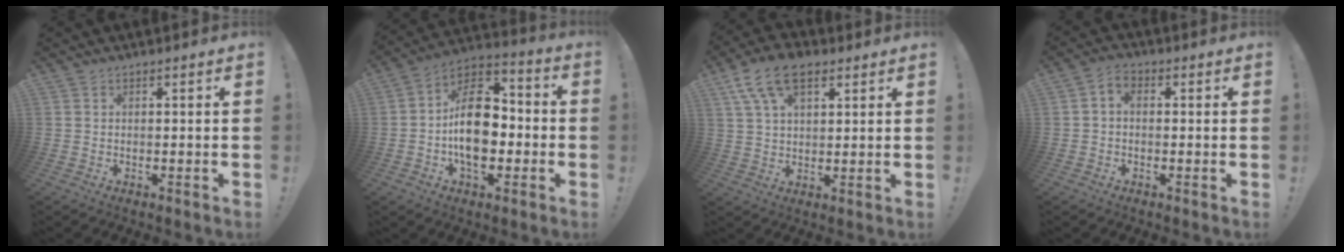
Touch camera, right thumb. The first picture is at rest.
{"total": 18.1, "force": [-2.6, 11.4, 13.9], "torque": [-0.229, 0.024, -0.039]}
{"total": 11.6, "force": [6.0, 6.2, 7.7], "torque": [-0.137, -0.016, 0.113]}
{"total": 2.9, "force": [-0.6, 1.9, 2.0], "torque": [-0.040, 0.009, -0.010]}